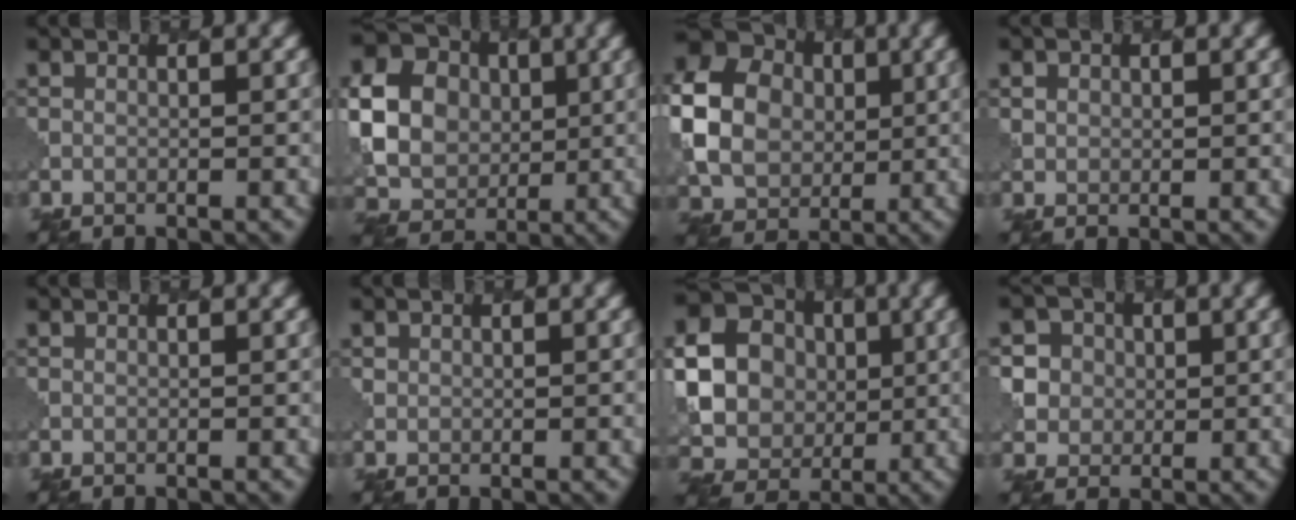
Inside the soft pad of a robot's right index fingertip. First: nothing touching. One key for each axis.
{"total": 9.6, "fx": 1.3, "fy": 8.3, "fz": 4.7, "tx": -0.115, "ty": 0.004, "tz": 0.015}
{"total": 9.3, "fx": 0.7, "fy": 7.8, "fz": 5.0, "tx": -0.117, "ty": 0.002, "tz": -0.001}
{"total": 1.3, "fx": 0.8, "fy": 1.0, "fz": -0.2, "tx": 0.003, "ty": -0.001, "tz": 0.010}
{"total": 0.0}
{"total": 0.8, "fx": 0.4, "fy": 0.7, "fz": 0.0, "tx": 0.002, "ty": -0.001, "tz": 0.006}
{"total": 16.2, "fx": 2.2, "fy": 15.0, "fz": 5.7, "tx": -0.164, "ty": 0.009, "tz": 0.022}
{"total": 5.1, "fx": 1.7, "fy": 4.6, "fz": 1.1, "tx": -0.014, "ty": 0.022, "tz": 0.024}